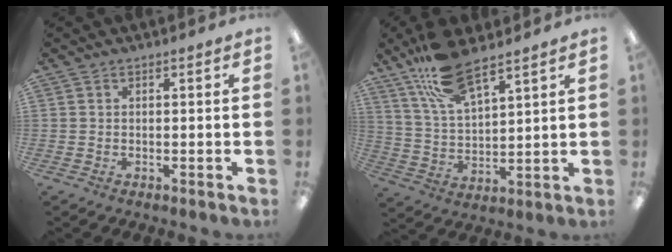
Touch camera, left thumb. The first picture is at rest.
{"total": 14.5, "force": [10.6, 4.9, 8.6], "torque": [-0.174, -0.038, 0.192]}